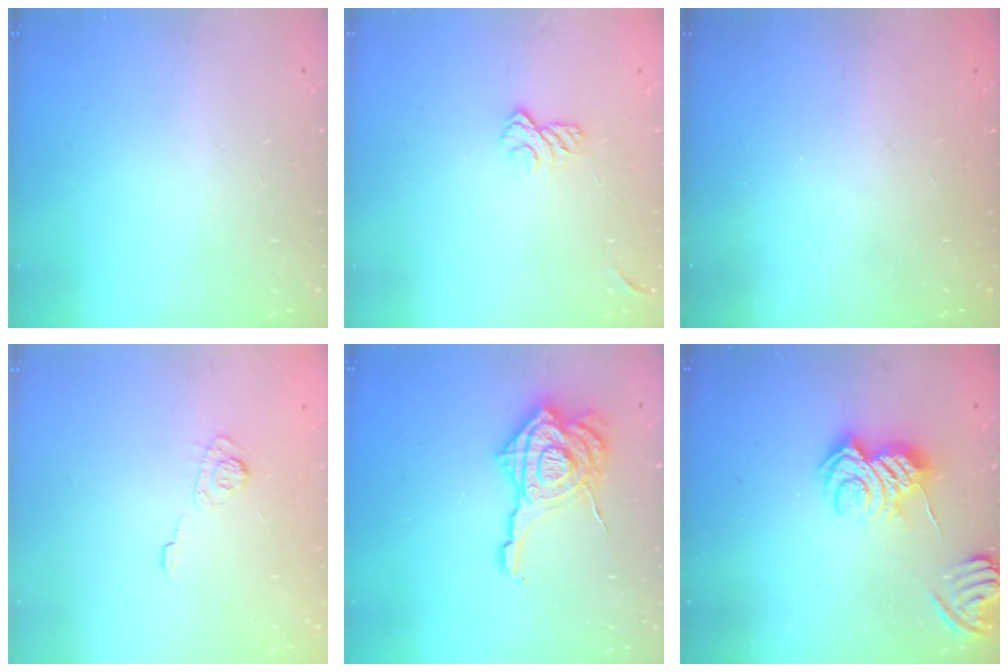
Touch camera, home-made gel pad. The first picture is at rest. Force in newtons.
{"total": 9.1, "press": 9.0, "slide": 1.4}
{"total": 2.5, "press": 2.3, "slide": 0.8}
{"total": 5.0, "press": 4.8, "slide": 1.4}
{"total": 18.6, "press": 18.5, "slide": 1.8}
{"total": 7.2, "press": 7.2, "slide": 0.9}